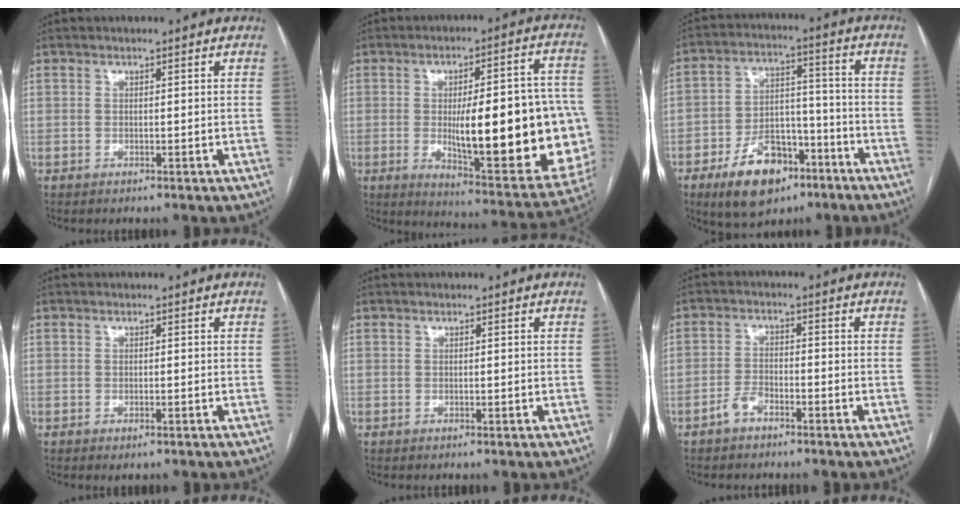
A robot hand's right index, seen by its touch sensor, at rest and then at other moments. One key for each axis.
{"total": 26.2, "fx": -3.1, "fy": 6.0, "fz": 25.3, "tx": -0.269, "ty": 0.010, "tz": -0.023}
{"total": 13.0, "fx": -7.7, "fy": 7.1, "fz": 7.7, "tx": -0.129, "ty": 0.017, "tz": -0.123}
{"total": 0.9, "fx": -0.5, "fy": 0.2, "fz": 0.6, "tx": -0.009, "ty": -0.002, "tz": -0.004}
{"total": 0.0}
{"total": 2.9, "fx": -2.1, "fy": 1.3, "fz": 1.5, "tx": -0.029, "ty": 0.005, "tz": -0.040}